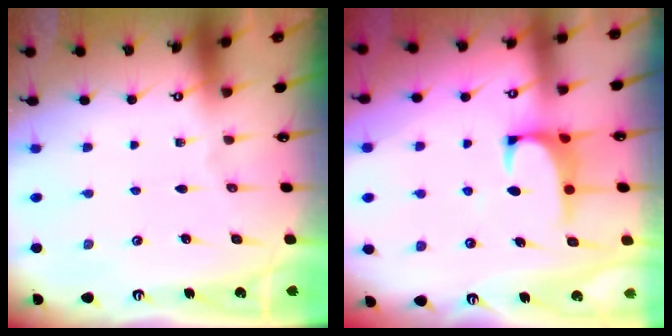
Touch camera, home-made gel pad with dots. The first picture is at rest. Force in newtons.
{"total": 1.3, "press": 1.2, "slide": 0.5}